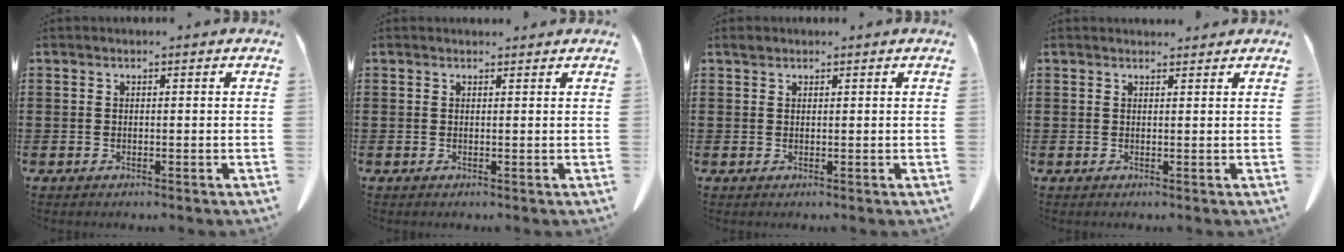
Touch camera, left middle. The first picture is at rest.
{"total": 0.6, "force": [0.6, 0.2, 0.2], "torque": [-0.005, 0.001, 0.012]}
{"total": 0.7, "force": [0.6, 0.4, 0.1], "torque": [-0.005, 0.002, 0.012]}
{"total": 1.1, "force": [1.1, 0.3, 0.1], "torque": [-0.005, 0.001, 0.021]}